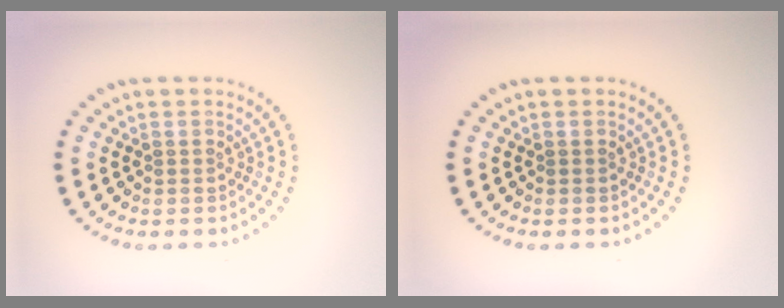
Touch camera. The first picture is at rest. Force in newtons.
{"total": 0.0}